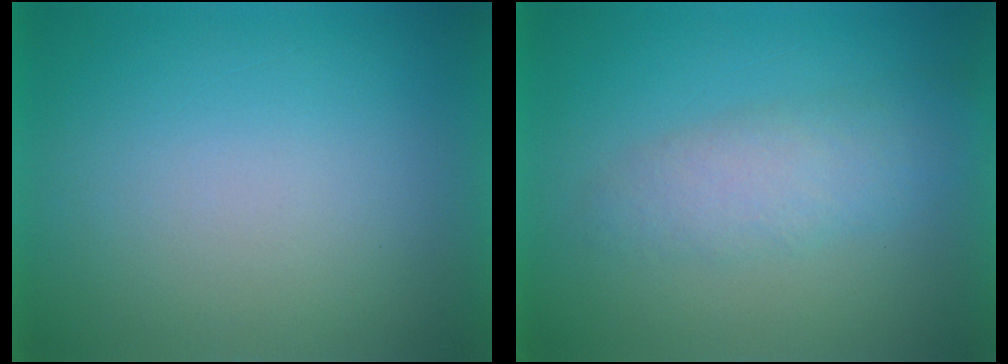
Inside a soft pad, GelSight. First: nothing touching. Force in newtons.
{"total": 3.2}